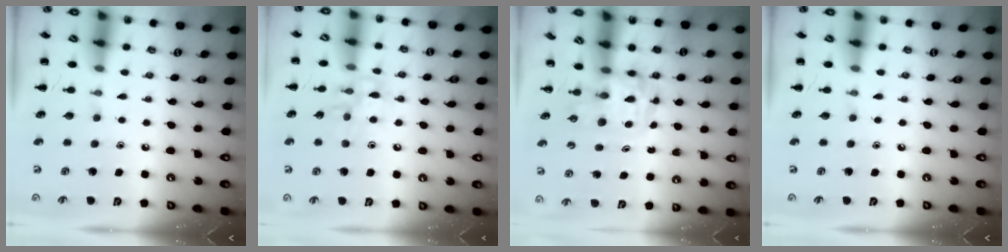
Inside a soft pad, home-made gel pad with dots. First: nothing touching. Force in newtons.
{"total": 9.4, "press": 9.4, "slide": 0.3}
{"total": 3.5, "press": 3.4, "slide": 0.6}
{"total": 0.0}